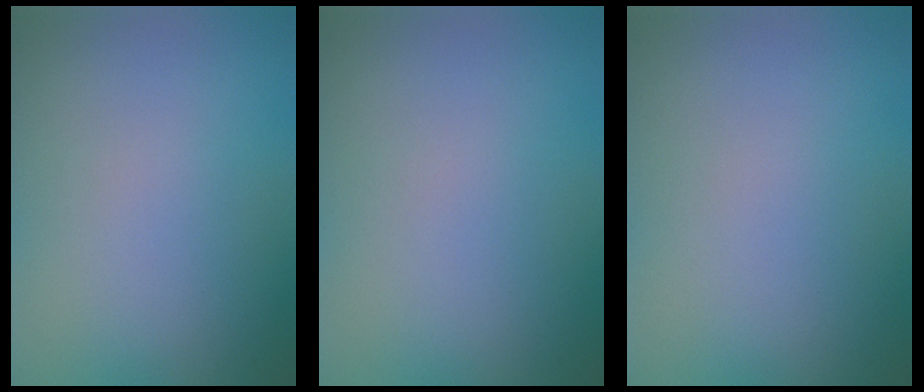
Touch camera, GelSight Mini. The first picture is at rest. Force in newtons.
{"total": 0.0}
{"total": 0.0}